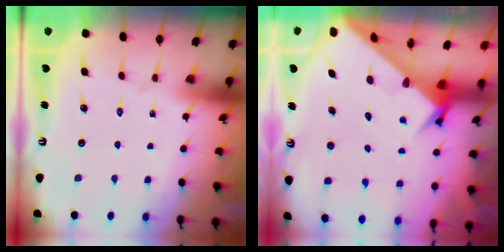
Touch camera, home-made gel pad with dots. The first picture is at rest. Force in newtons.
{"total": 3.6, "press": 3.6, "slide": 0.3}